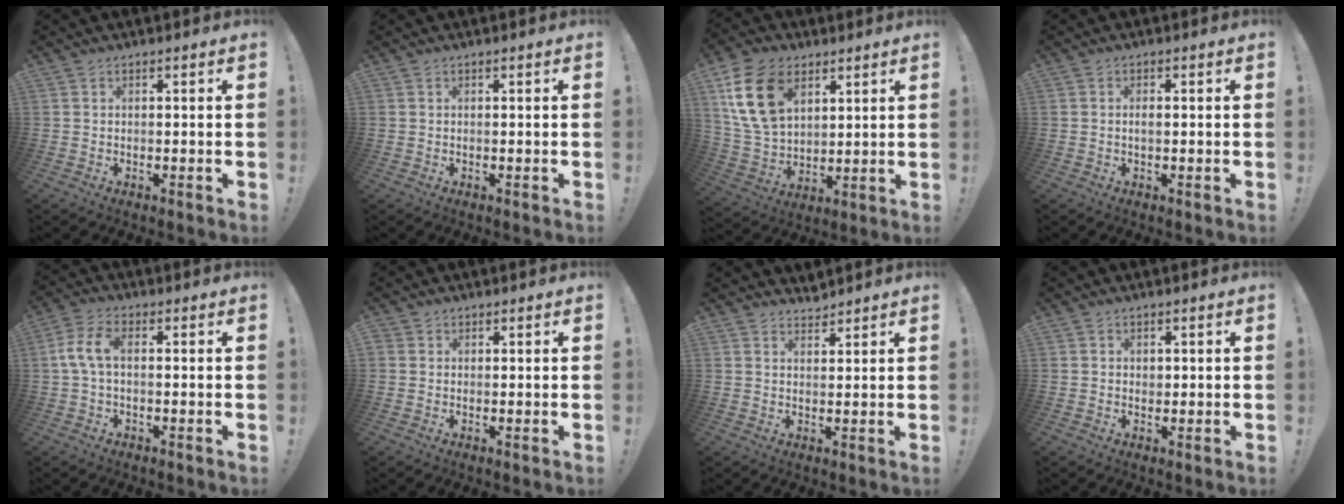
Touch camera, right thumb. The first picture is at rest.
{"total": 0.0}
{"total": 17.4, "force": [7.8, 11.7, 10.3], "torque": [-0.201, -0.025, 0.150]}
{"total": 1.1, "force": [-0.1, 0.4, 1.0], "torque": [-0.011, -0.003, -0.003]}
{"total": 6.7, "force": [0.2, 3.4, 5.8], "torque": [-0.126, 0.006, 0.004]}
{"total": 1.1, "force": [0.5, 1.0, 0.2], "torque": [-0.010, 0.005, 0.010]}
{"total": 2.6, "force": [2.5, 0.7, 0.1], "torque": [0.011, -0.022, 0.045]}
{"total": 1.0, "force": [0.4, 0.9, 0.2], "torque": [0.004, -0.001, 0.004]}